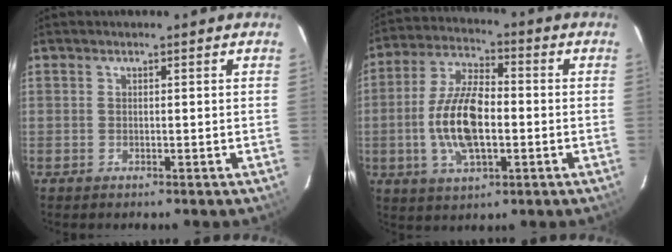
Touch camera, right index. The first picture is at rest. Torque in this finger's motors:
{"motor_torque": [0.87, -0.30, 0.42, 0.18]}